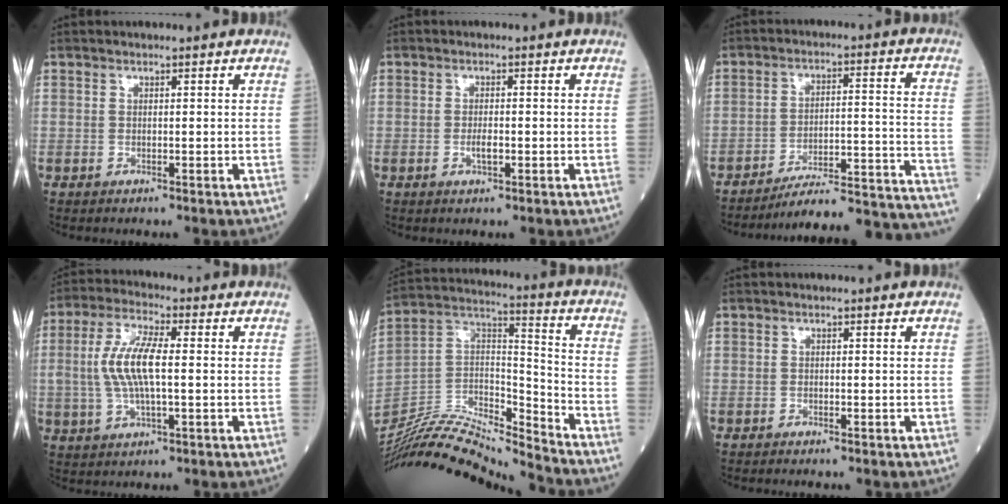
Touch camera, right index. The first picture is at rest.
{"total": 1.8, "force": [-0.5, 0.5, 1.7], "torque": [-0.030, 0.000, -0.009]}
{"total": 23.0, "force": [-21.9, -0.4, 7.1], "torque": [-0.034, 0.008, -0.295]}
{"total": 9.0, "force": [0.2, 2.4, 8.7], "torque": [-0.188, 0.008, 0.003]}
{"total": 20.7, "force": [-19.6, 0.1, 6.7], "torque": [-0.135, 0.027, -0.350]}
{"total": 1.2, "force": [-1.1, 0.0, 0.5], "torque": [-0.006, -0.001, -0.014]}